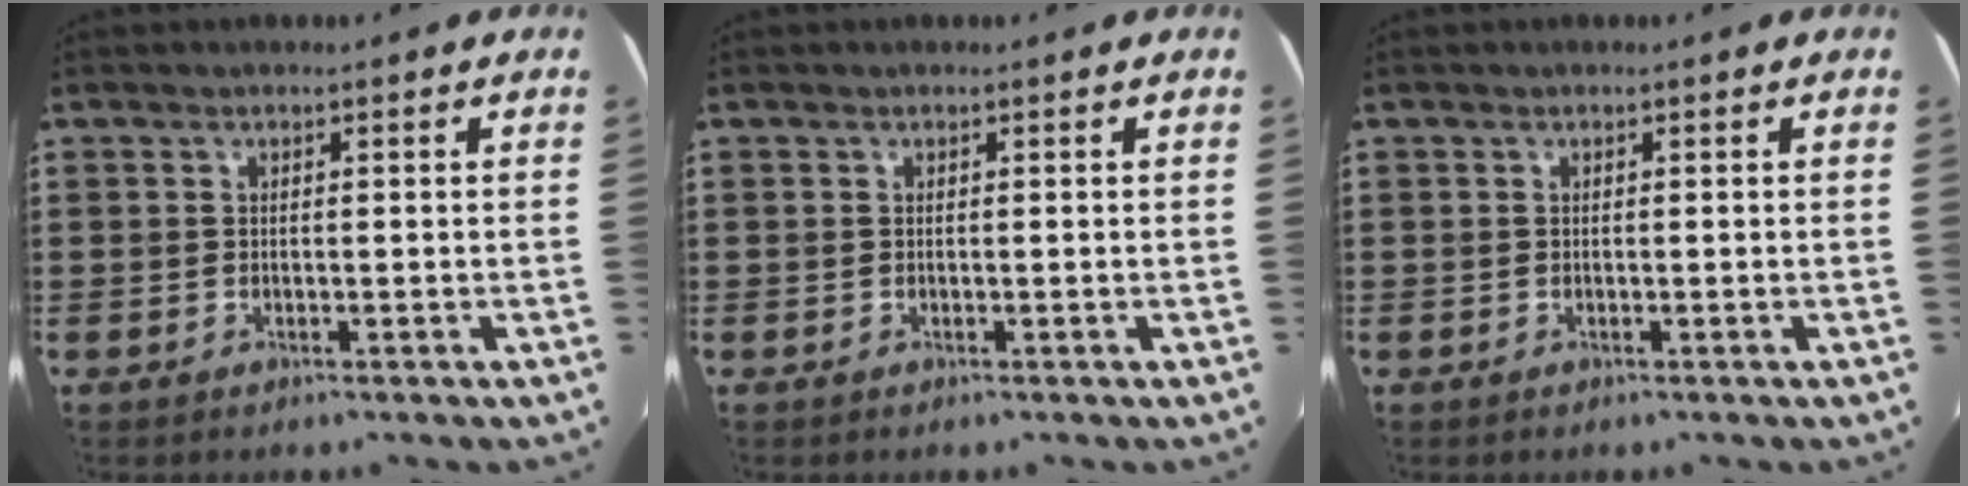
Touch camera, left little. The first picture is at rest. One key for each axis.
{"total": 0.0}
{"total": 0.0}